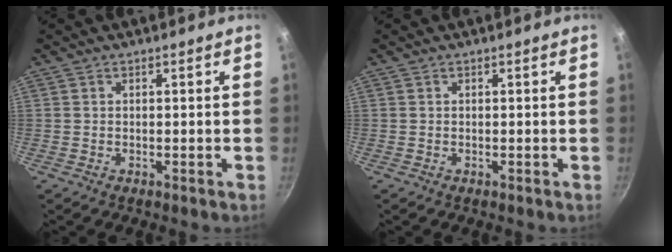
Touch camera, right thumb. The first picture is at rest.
{"total": 0.0}